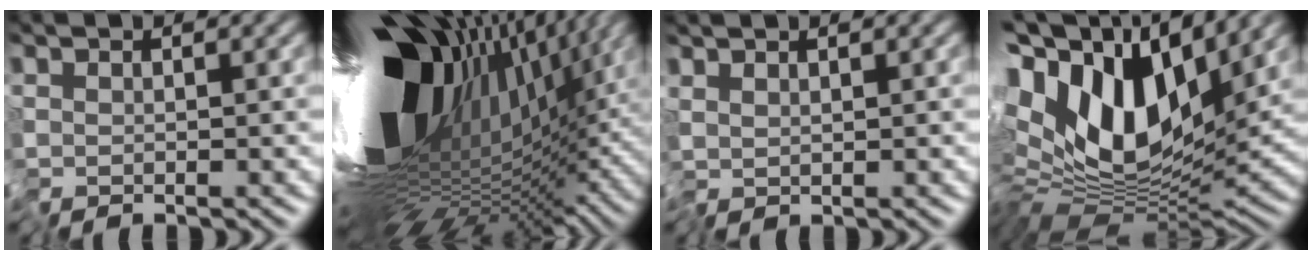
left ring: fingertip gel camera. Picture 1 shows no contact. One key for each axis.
{"total": 17.5, "fx": 1.3, "fy": 8.7, "fz": 15.1, "tx": -0.261, "ty": -0.052, "tz": 0.040}
{"total": 0.9, "fx": 0.3, "fy": 0.2, "fz": 0.8, "tx": -0.009, "ty": 0.006, "tz": 0.006}
{"total": 13.8, "fx": 4.3, "fy": 7.1, "fz": 11.1, "tx": -0.218, "ty": 0.014, "tz": 0.070}